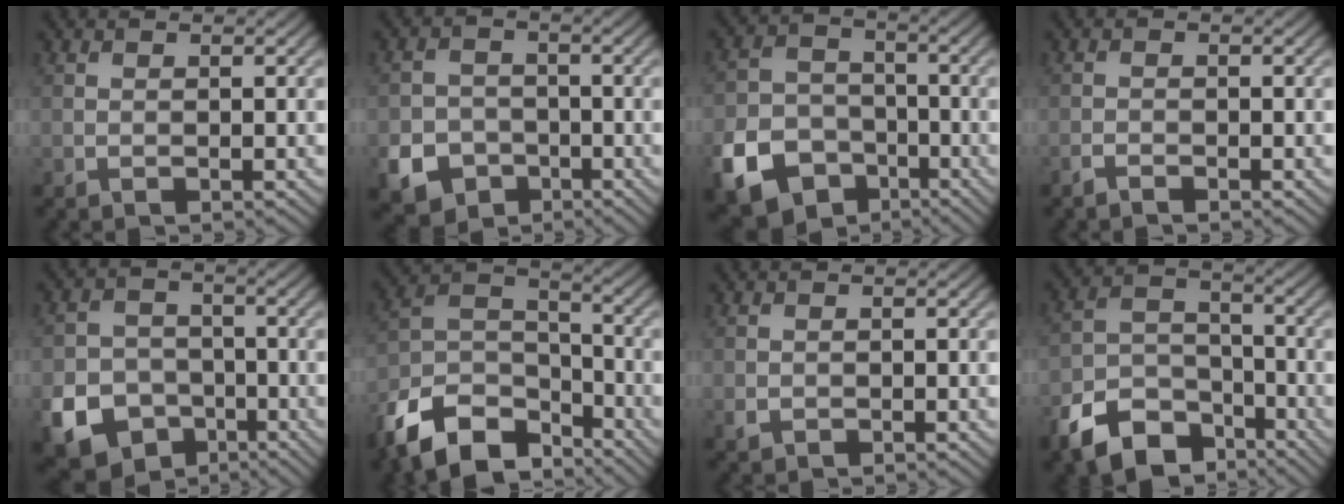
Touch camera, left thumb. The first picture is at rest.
{"total": 6.5, "force": [-3.3, 5.1, 2.5], "torque": [-0.051, -0.015, -0.068]}
{"total": 10.8, "force": [-5.6, 7.7, 5.0], "torque": [-0.125, -0.028, -0.114]}
{"total": 1.1, "force": [-1.0, 0.3, 0.4], "torque": [-0.011, -0.001, -0.022]}
{"total": 10.3, "force": [-5.0, 8.0, 4.2], "torque": [-0.102, -0.038, -0.106]}
{"total": 13.5, "force": [-9.5, 6.9, 6.7], "torque": [-0.158, -0.017, -0.187]}
{"total": 0.9, "force": [-0.4, 0.8, 0.3], "torque": [-0.007, -0.007, -0.006]}
{"total": 10.6, "force": [-6.9, 6.2, 5.0], "torque": [-0.108, -0.021, -0.138]}